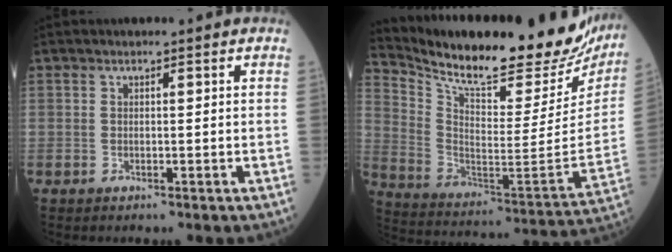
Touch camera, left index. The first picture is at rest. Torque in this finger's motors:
{"motor_torque": [-0.06, -1.20, 0.50, 0.14]}